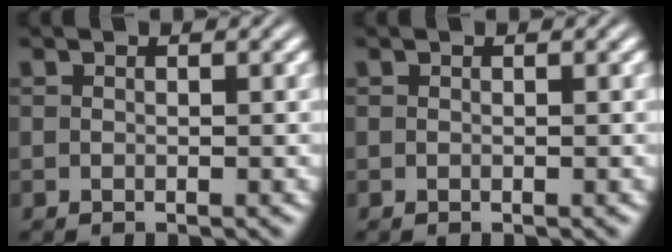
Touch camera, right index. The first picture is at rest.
{"total": 0.0}